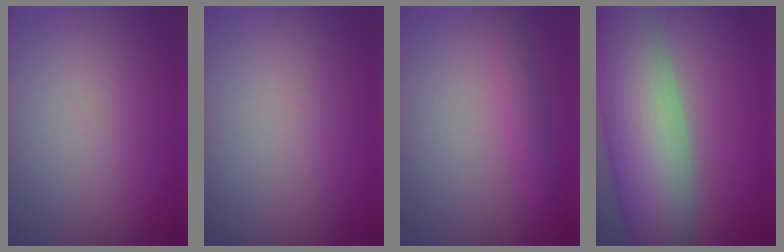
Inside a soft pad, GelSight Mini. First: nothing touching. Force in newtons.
{"total": 0.0}
{"total": 1.7, "press": 1.7, "slide": 0.0}
{"total": 12.7, "press": 12.7, "slide": 0.7}